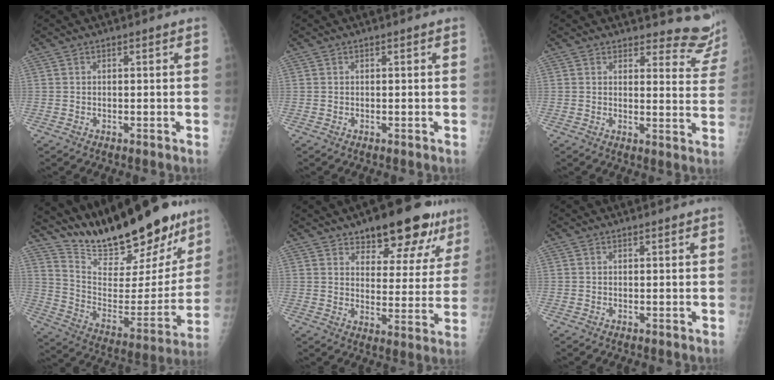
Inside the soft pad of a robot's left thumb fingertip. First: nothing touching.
{"total": 0.0}
{"total": 10.1, "force": [9.9, 2.3, 0.4], "torque": [0.036, -0.099, 0.086]}
{"total": 27.5, "force": [22.5, 8.3, 13.6], "torque": [-0.178, -0.104, 0.348]}
{"total": 16.5, "force": [11.3, 7.2, 9.6], "torque": [-0.069, -0.050, 0.155]}
{"total": 0.0}